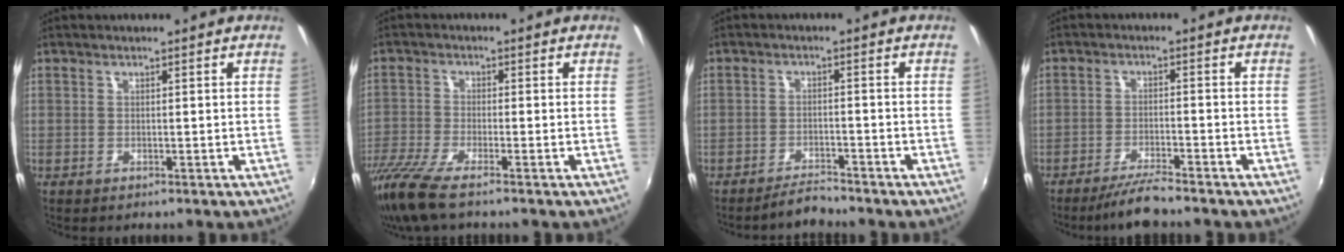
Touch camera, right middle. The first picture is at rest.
{"total": 10.0, "force": [-7.7, 1.2, 6.2], "torque": [-0.150, -0.042, -0.148]}
{"total": 3.5, "force": [-3.4, 0.2, 0.7], "torque": [-0.025, -0.002, -0.060]}
{"total": 5.4, "force": [-4.8, 0.1, 2.4], "torque": [-0.061, -0.003, -0.087]}